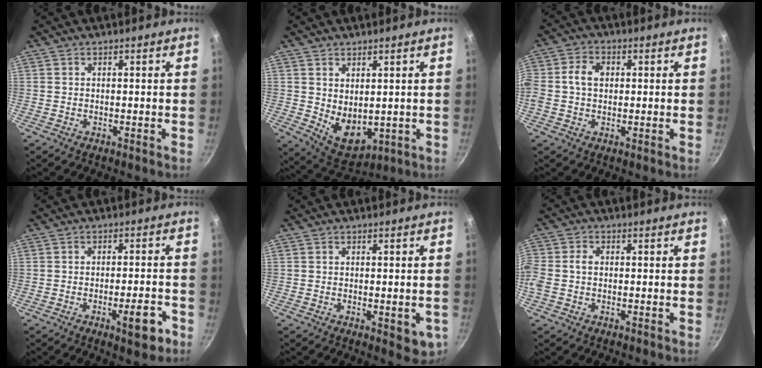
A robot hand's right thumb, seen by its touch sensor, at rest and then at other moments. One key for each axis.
{"total": 8.0, "fx": 1.1, "fy": 5.2, "fz": 6.0, "tx": -0.071, "ty": -0.025, "tz": 0.041}
{"total": 5.8, "fx": 0.4, "fy": 4.2, "fz": 3.9, "tx": -0.070, "ty": 0.014, "tz": -0.004}
{"total": 7.0, "fx": -3.3, "fy": 2.1, "fz": 5.8, "tx": -0.065, "ty": 0.021, "tz": -0.040}
{"total": 5.8, "fx": -0.4, "fy": 3.0, "fz": 4.9, "tx": -0.054, "ty": -0.013, "tz": -0.002}
{"total": 4.8, "fx": -0.4, "fy": 3.5, "fz": 3.2, "tx": -0.074, "ty": 0.009, "tz": -0.020}